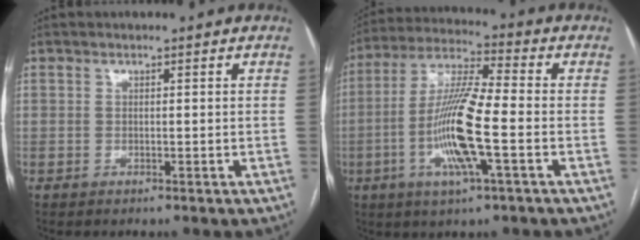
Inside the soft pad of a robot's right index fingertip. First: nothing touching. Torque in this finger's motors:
{"motor_torque": [1.97, -0.03, 0.43, 0.21]}